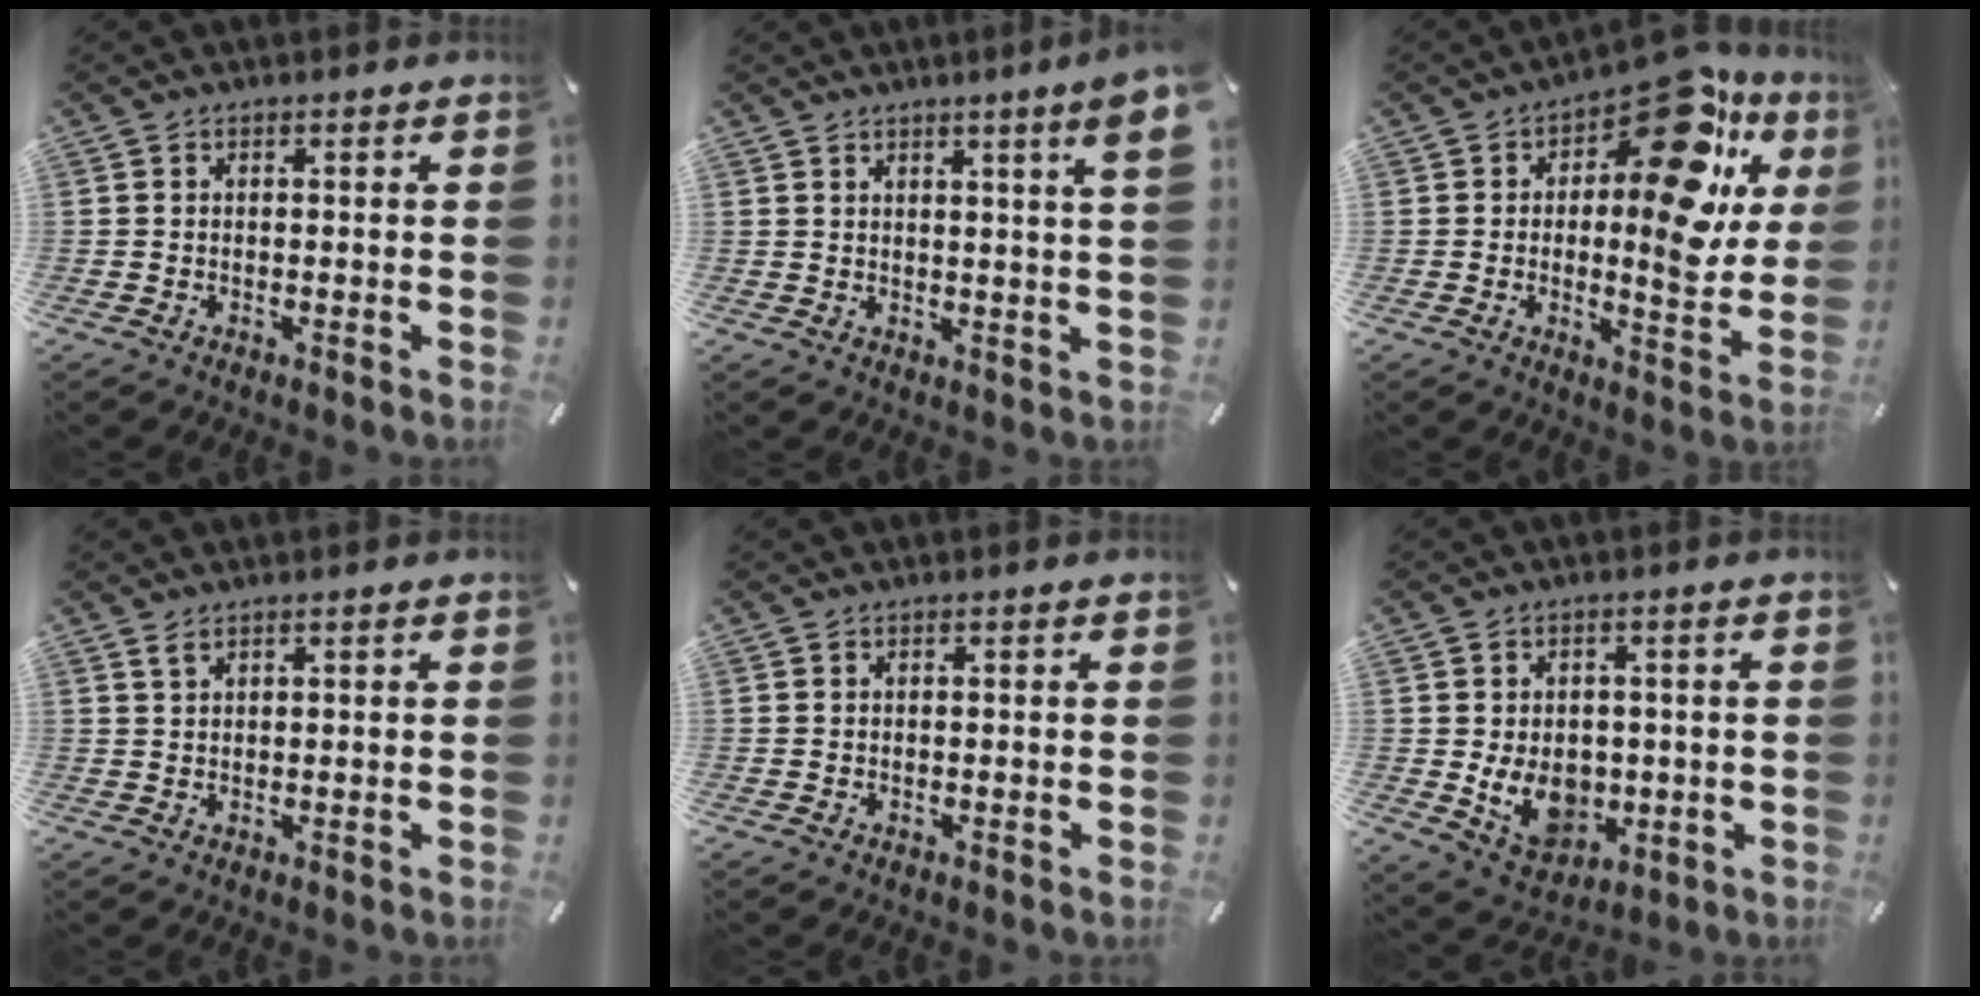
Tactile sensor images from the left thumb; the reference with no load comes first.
{"total": 5.6, "force": [3.4, 0.1, 4.4], "torque": [-0.067, -0.011, 0.053]}
{"total": 20.5, "force": [9.0, 8.6, 16.3], "torque": [-0.212, -0.071, 0.141]}
{"total": 1.4, "force": [1.1, 0.4, 0.8], "torque": [-0.016, 0.001, 0.019]}
{"total": 0.0}
{"total": 9.9, "force": [-1.1, 8.0, 5.7], "torque": [-0.109, 0.006, -0.016]}